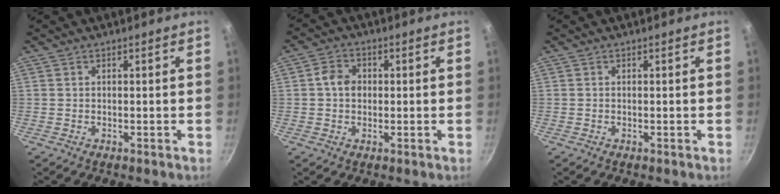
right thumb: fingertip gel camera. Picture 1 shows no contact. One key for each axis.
{"total": 4.1, "fx": 0.2, "fy": 3.4, "fz": 2.4, "tx": -0.028, "ty": 0.013, "tz": -0.004}
{"total": 0.0}